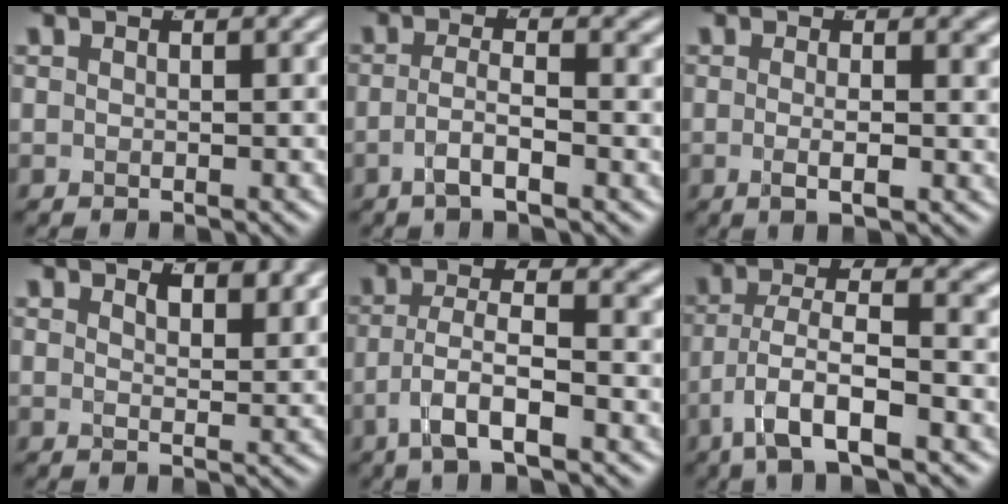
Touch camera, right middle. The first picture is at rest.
{"total": 2.7, "force": [-1.3, 0.4, 2.4], "torque": [-0.047, -0.014, -0.022]}
{"total": 2.5, "force": [-0.5, 0.0, 2.5], "torque": [-0.042, -0.011, -0.004]}
{"total": 2.1, "force": [1.7, -0.2, 1.1], "torque": [-0.010, -0.011, 0.033]}
{"total": 4.4, "force": [-1.2, 1.4, 4.0], "torque": [-0.080, -0.016, -0.014]}
{"total": 5.2, "force": [-1.3, 1.9, 4.7], "torque": [-0.092, -0.017, -0.013]}